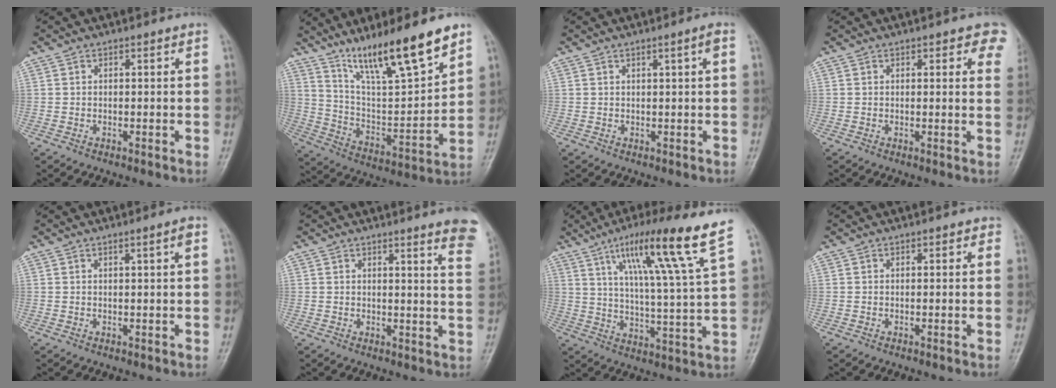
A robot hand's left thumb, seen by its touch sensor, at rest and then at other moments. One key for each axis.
{"total": 18.9, "fx": 13.2, "fy": 3.2, "fz": 13.1, "tx": -0.196, "ty": -0.069, "tz": 0.238}
{"total": 1.9, "fx": 0.7, "fy": -0.1, "fz": 1.8, "tx": -0.032, "ty": -0.001, "tz": 0.013}
{"total": 5.9, "fx": 3.3, "fy": 2.6, "fz": 4.1, "tx": -0.010, "ty": -0.006, "tz": 0.027}
{"total": 1.7, "fx": 0.6, "fy": 0.0, "fz": 1.6, "tx": -0.027, "ty": -0.001, "tz": 0.012}
{"total": 9.4, "fx": 7.1, "fy": 1.0, "fz": 6.1, "tx": -0.047, "ty": -0.032, "tz": 0.058}
{"total": 17.3, "fx": 10.0, "fy": -0.1, "fz": 14.2, "tx": -0.220, "ty": -0.044, "tz": 0.155}
{"total": 1.2, "fx": 0.4, "fy": 0.8, "fz": 0.8, "tx": 0.003, "ty": 0.002, "tz": 0.001}